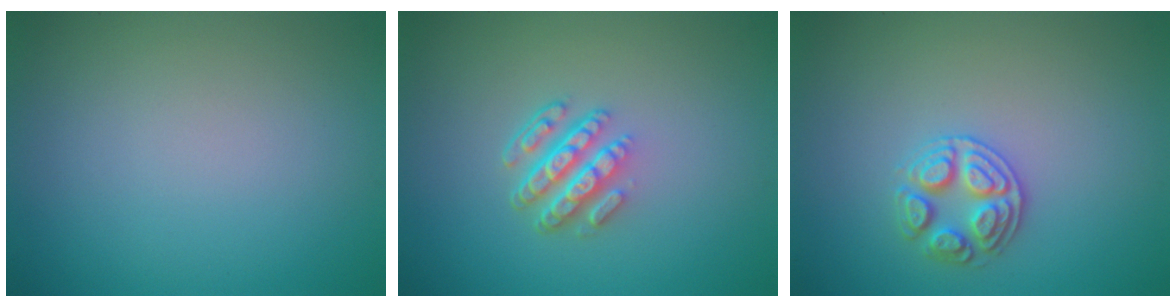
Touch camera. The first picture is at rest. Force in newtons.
{"total": 4.3, "press": 3.0, "slide": 3.0}
{"total": 2.6, "press": 2.6, "slide": 0.4}